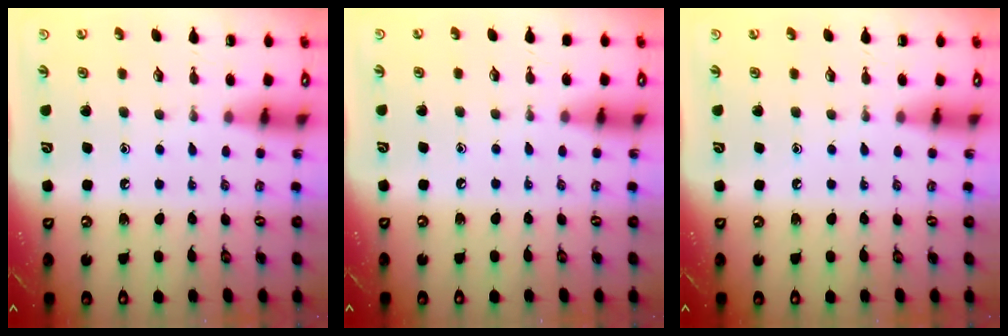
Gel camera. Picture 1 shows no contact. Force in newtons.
{"total": 1.0, "press": 1.0, "slide": 0.2}
{"total": 0.0}